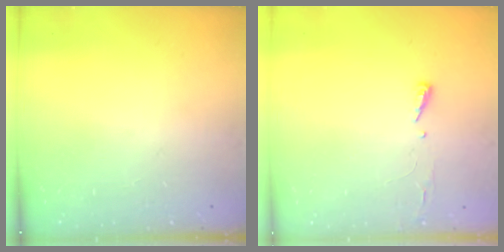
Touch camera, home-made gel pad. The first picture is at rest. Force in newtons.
{"total": 2.9, "press": 2.9, "slide": 0.4}